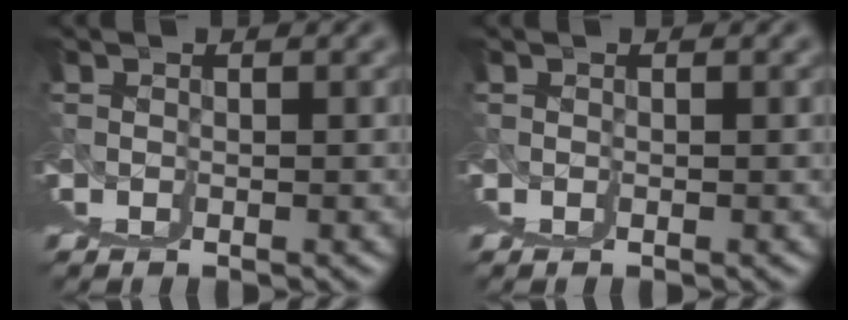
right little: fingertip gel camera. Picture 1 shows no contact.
{"total": 0.0}